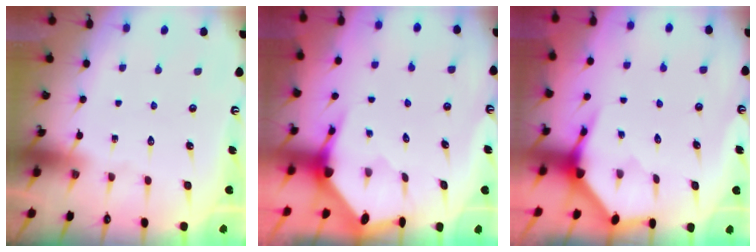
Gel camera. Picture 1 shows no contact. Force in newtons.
{"total": 3.5, "press": 3.5, "slide": 0.4}
{"total": 3.8, "press": 3.8, "slide": 0.1}